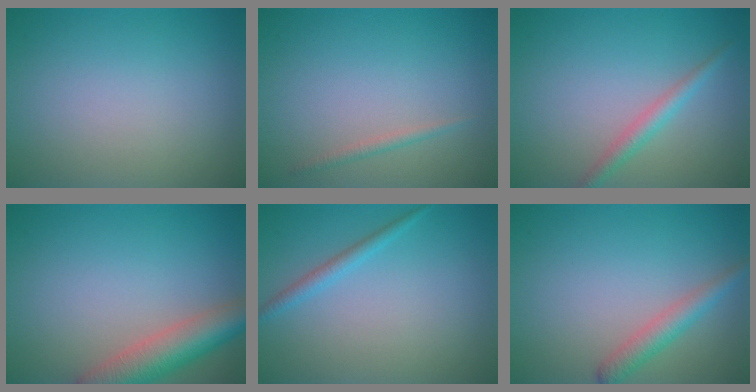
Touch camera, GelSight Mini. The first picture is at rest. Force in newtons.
{"total": 0.9, "press": 0.9, "slide": 0.1}
{"total": 1.9, "press": 1.9, "slide": 0.0}
{"total": 5.8, "press": 5.8, "slide": 0.5}
{"total": 1.5, "press": 1.5, "slide": 0.1}
{"total": 2.5, "press": 2.5, "slide": 0.1}